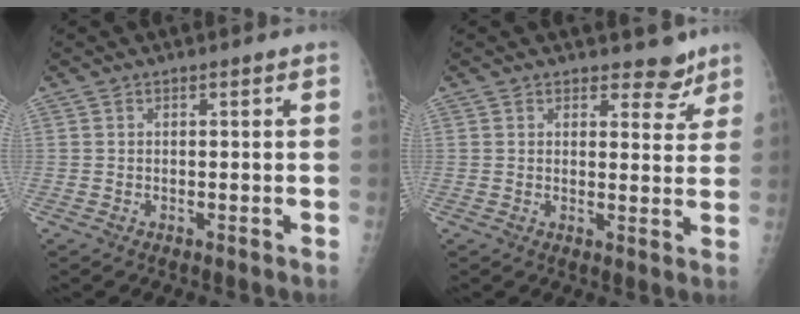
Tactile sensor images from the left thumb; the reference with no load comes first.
{"total": 4.7, "force": [3.9, 2.5, 1.1], "torque": [0.014, -0.028, 0.046]}